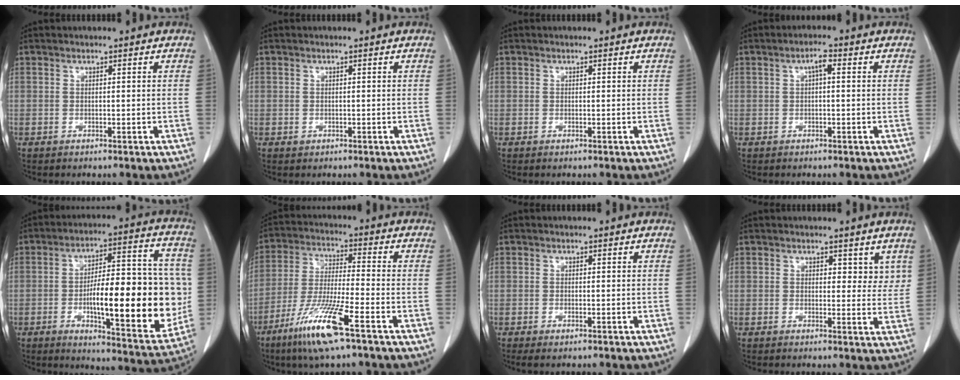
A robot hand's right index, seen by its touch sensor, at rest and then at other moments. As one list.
[{"total": 0.7, "force": [0.0, 0.7, 0.0], "torque": [0.002, 0.005, 0.002]}, {"total": 0.0}, {"total": 2.2, "force": [0.4, 0.5, 2.0], "torque": [-0.036, 0.005, 0.006]}, {"total": 21.4, "force": [-2.7, 5.7, 20.5], "torque": [-0.273, 0.019, -0.029]}, {"total": 12.3, "force": [-7.0, 0.1, 10.1], "torque": [-0.208, -0.033, -0.135]}, {"total": 1.2, "force": [-0.6, 0.3, 1.0], "torque": [-0.016, -0.002, -0.005]}, {"total": 3.4, "force": [2.0, 2.1, 1.7], "torque": [-0.001, -0.008, 0.022]}]